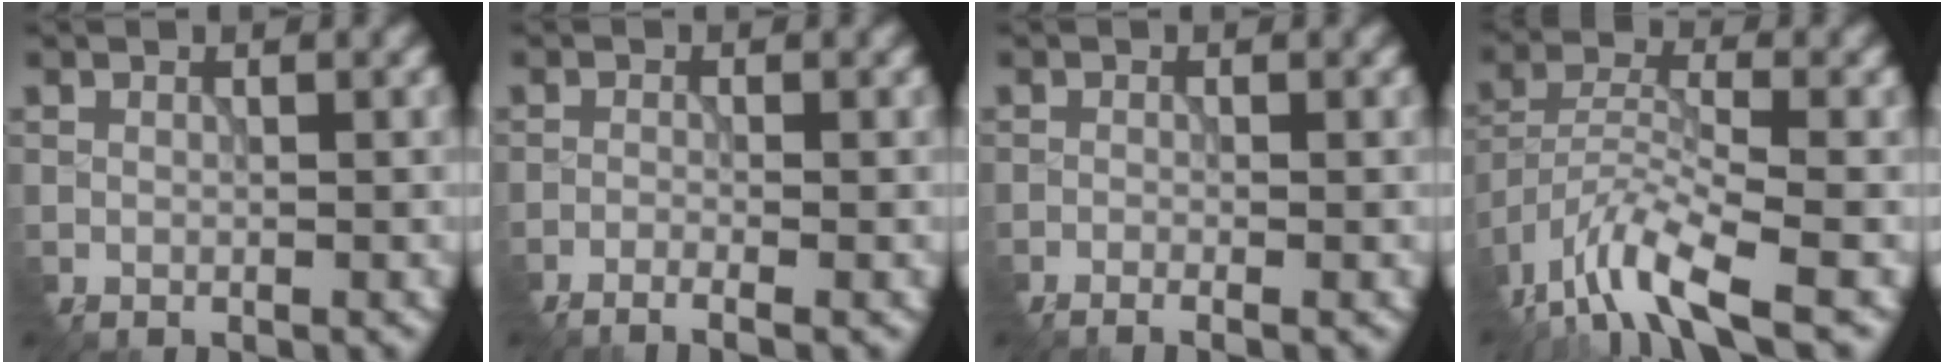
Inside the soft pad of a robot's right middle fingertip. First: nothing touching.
{"total": 2.6, "force": [-2.0, 0.5, 1.7], "torque": [-0.035, -0.006, -0.037]}
{"total": 2.0, "force": [-1.3, 0.5, 1.5], "torque": [-0.029, -0.004, -0.023]}
{"total": 8.4, "force": [-6.1, 2.1, 5.4], "torque": [-0.106, -0.003, -0.125]}